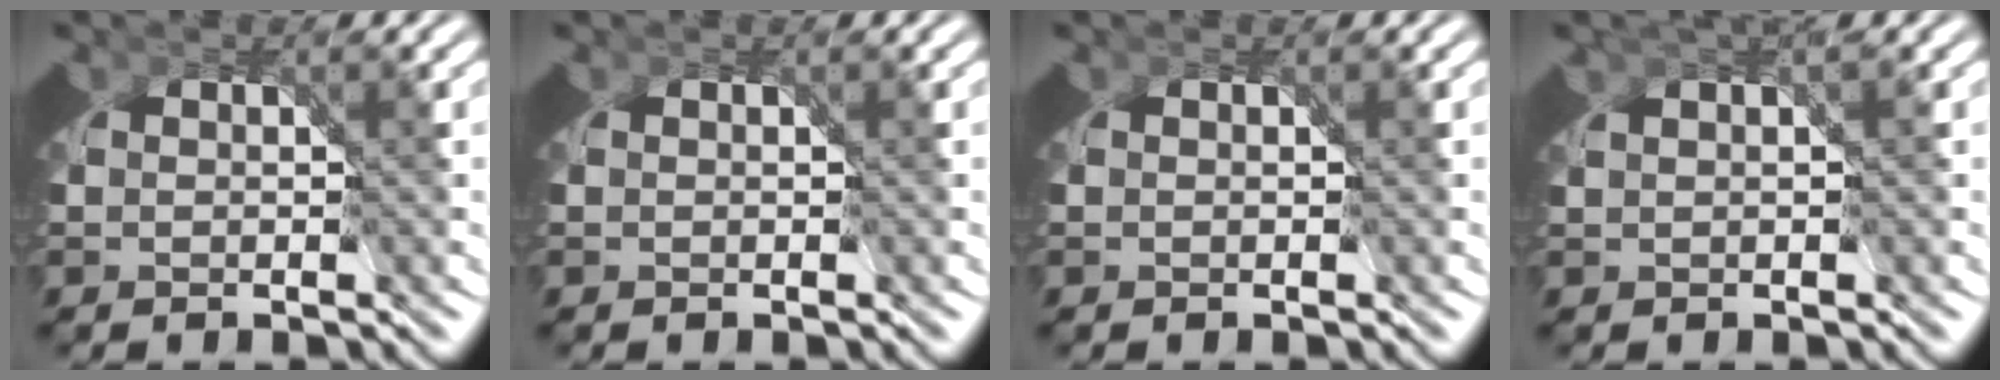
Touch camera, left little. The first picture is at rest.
{"total": 0.0}
{"total": 0.0}
{"total": 1.3, "force": [1.0, 0.0, 0.8], "torque": [0.007, 0.016, 0.012]}